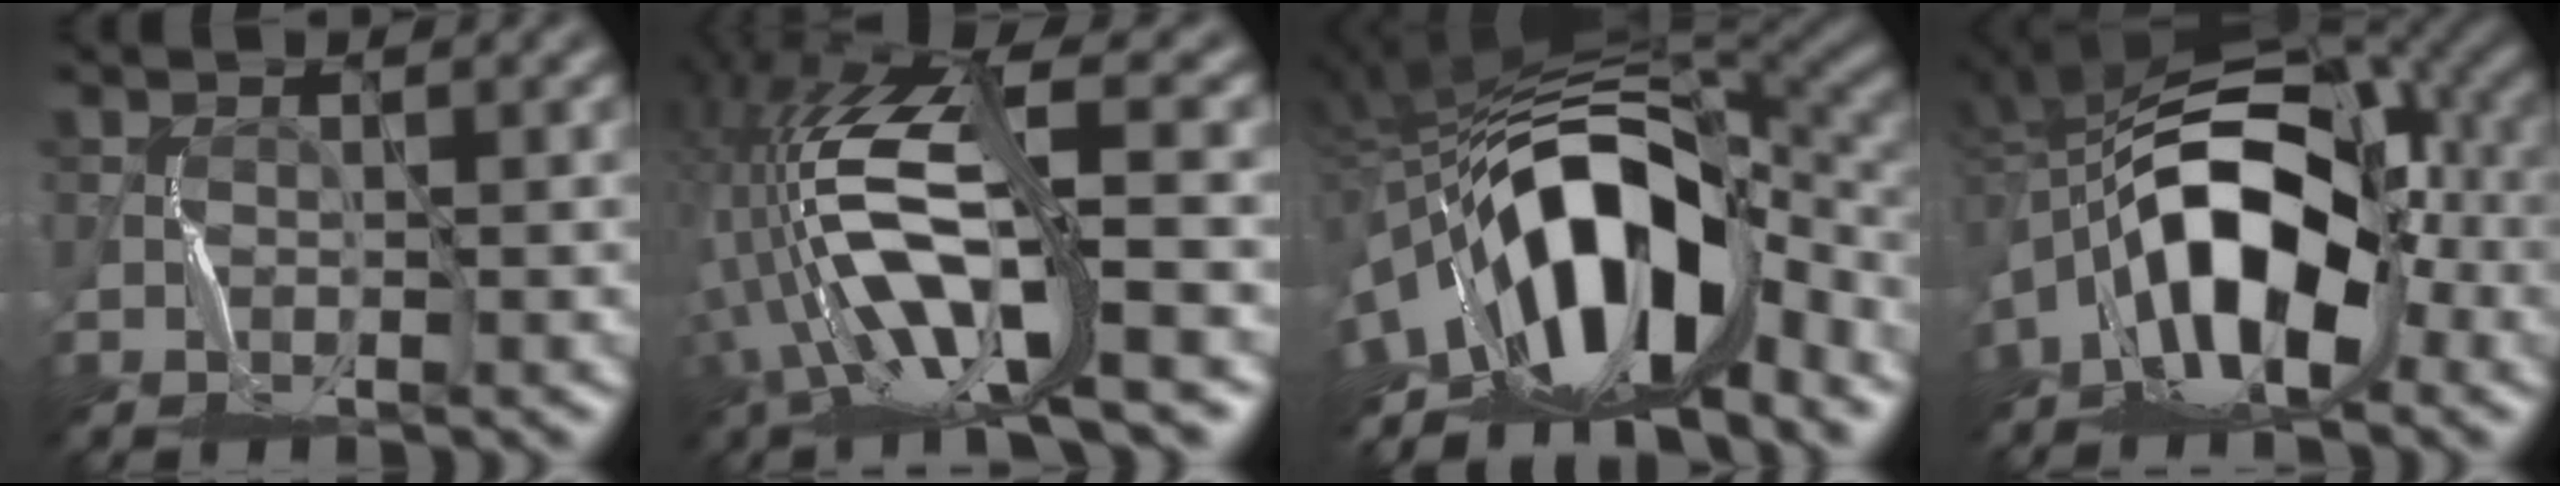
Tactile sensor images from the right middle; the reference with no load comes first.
{"total": 13.1, "force": [-3.3, 3.9, 12.0], "torque": [-0.247, 0.013, -0.064]}
{"total": 13.5, "force": [-5.4, 6.1, 10.8], "torque": [-0.161, 0.012, -0.094]}
{"total": 11.4, "force": [-3.9, 5.5, 9.2], "torque": [-0.154, 0.022, -0.083]}